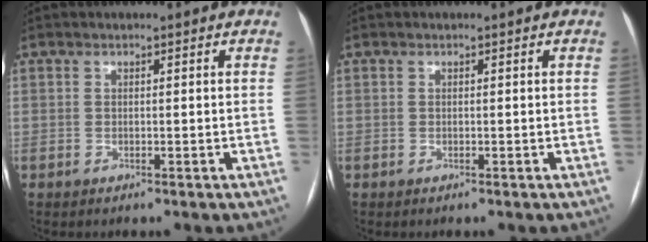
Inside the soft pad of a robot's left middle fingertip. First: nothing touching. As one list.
[{"total": 0.0}]